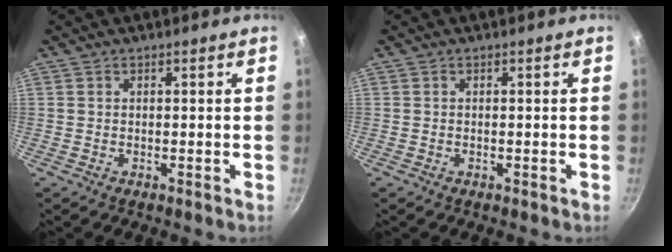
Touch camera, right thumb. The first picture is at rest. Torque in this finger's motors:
{"motor_torque": [0.18, 0.00, -0.11, -0.12, -0.03]}